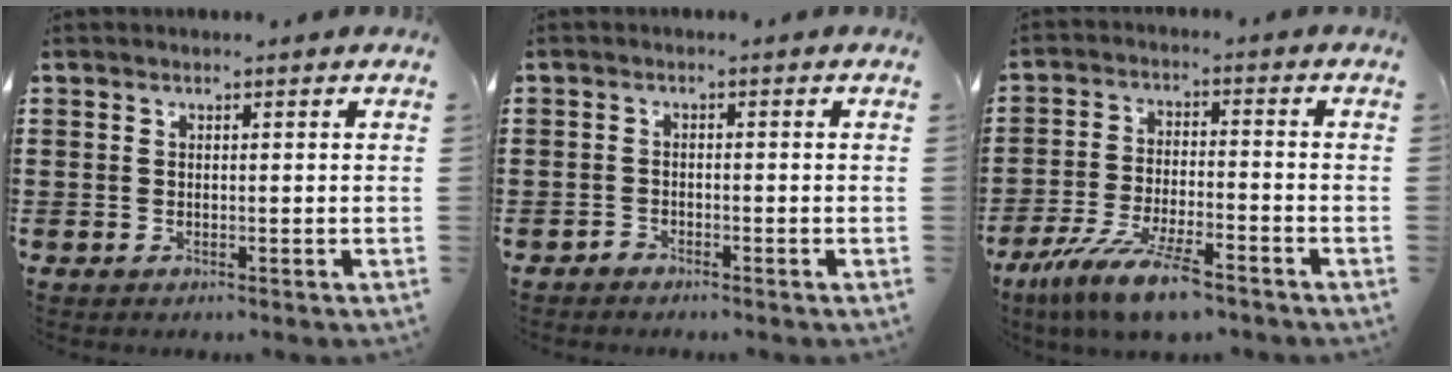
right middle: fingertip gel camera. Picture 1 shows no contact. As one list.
[{"total": 1.2, "force": [-1.2, 0.3, 0.0], "torque": [-0.004, 0.003, -0.026]}, {"total": 10.0, "force": [-7.8, 1.2, 6.1], "torque": [-0.125, -0.003, -0.150]}]